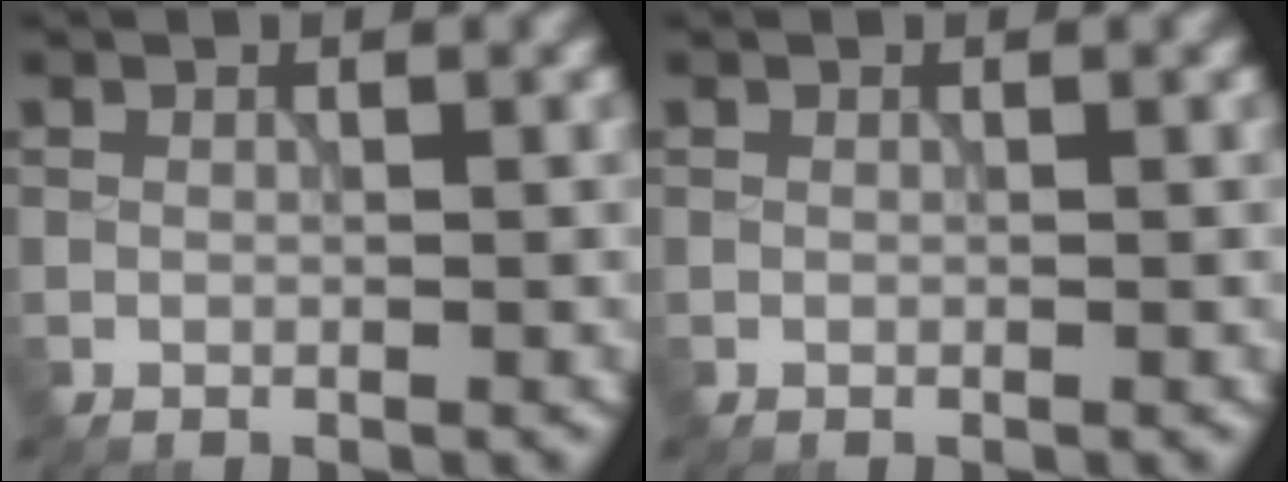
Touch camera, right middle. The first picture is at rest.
{"total": 0.0}